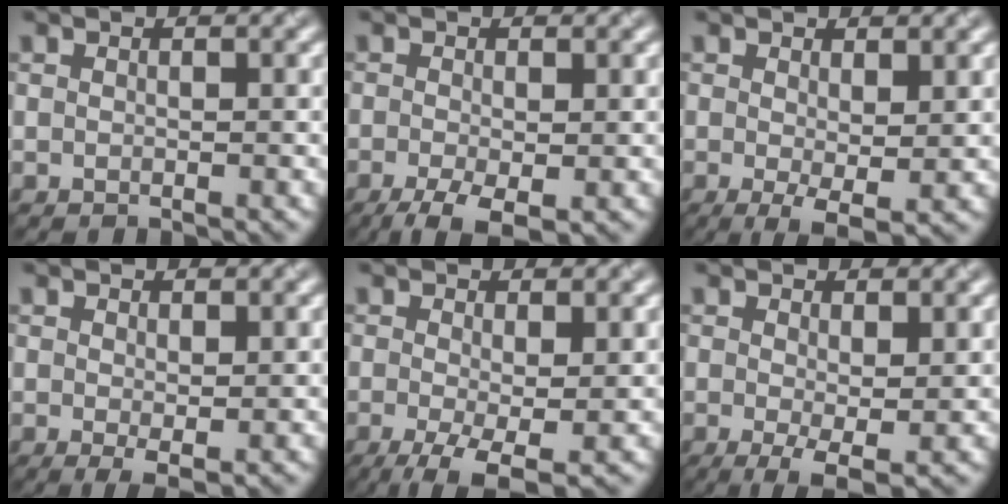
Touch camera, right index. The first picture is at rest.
{"total": 4.2, "force": [-2.1, 1.4, 3.4], "torque": [-0.065, -0.006, -0.036]}
{"total": 3.0, "force": [-0.2, 0.9, 2.9], "torque": [-0.051, -0.011, 0.000]}
{"total": 1.6, "force": [0.0, 0.4, 1.5], "torque": [-0.026, -0.008, 0.002]}
{"total": 5.5, "force": [-1.9, 1.7, 4.8], "torque": [-0.100, -0.009, -0.032]}
{"total": 3.3, "force": [-0.4, 0.9, 3.2], "torque": [-0.058, -0.012, -0.005]}